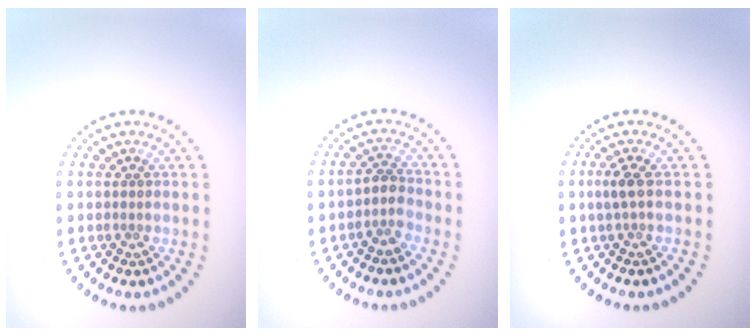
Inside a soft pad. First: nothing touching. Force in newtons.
{"total": 1.9, "press": 1.5, "slide": 1.1}
{"total": 1.2, "press": 1.1, "slide": 0.5}